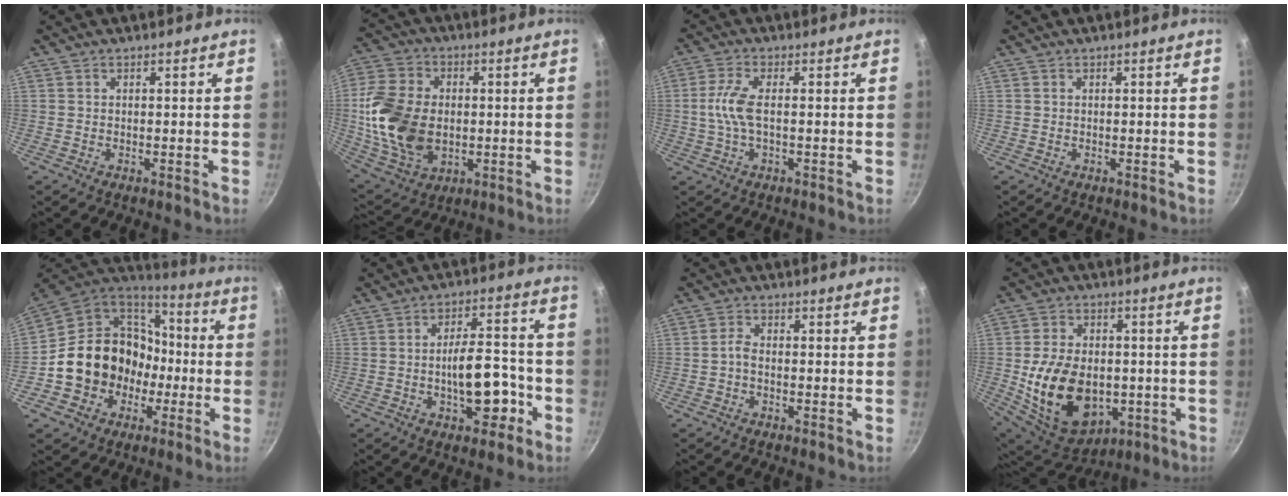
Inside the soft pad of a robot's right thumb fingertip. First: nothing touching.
{"total": 18.0, "force": [-0.6, 12.7, 12.7], "torque": [-0.240, 0.006, -0.001]}
{"total": 5.8, "force": [-0.3, 2.1, 5.4], "torque": [-0.130, 0.009, -0.010]}
{"total": 0.0}
{"total": 18.3, "force": [-3.2, 16.1, 8.2], "torque": [-0.112, 0.057, -0.040]}
{"total": 11.6, "force": [-3.8, 5.6, 9.4], "torque": [-0.107, 0.044, -0.052]}
{"total": 2.0, "force": [-0.8, 1.0, 1.5], "torque": [-0.033, 0.013, -0.021]}
{"total": 19.6, "force": [-2.7, 13.6, 13.8], "torque": [-0.228, 0.001, -0.023]}